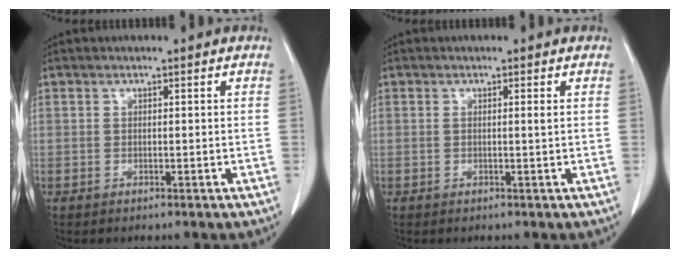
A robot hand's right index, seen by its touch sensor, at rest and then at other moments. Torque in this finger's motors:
{"motor_torque": [-0.03, 0.04, 0.05, -0.01]}